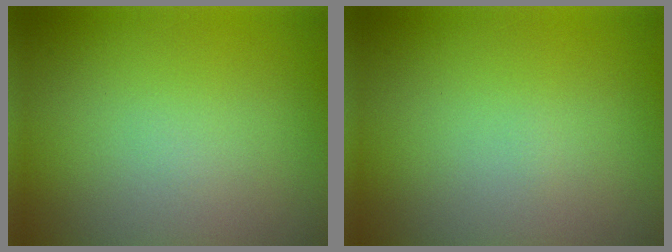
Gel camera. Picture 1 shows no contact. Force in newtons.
{"total": 0.0}